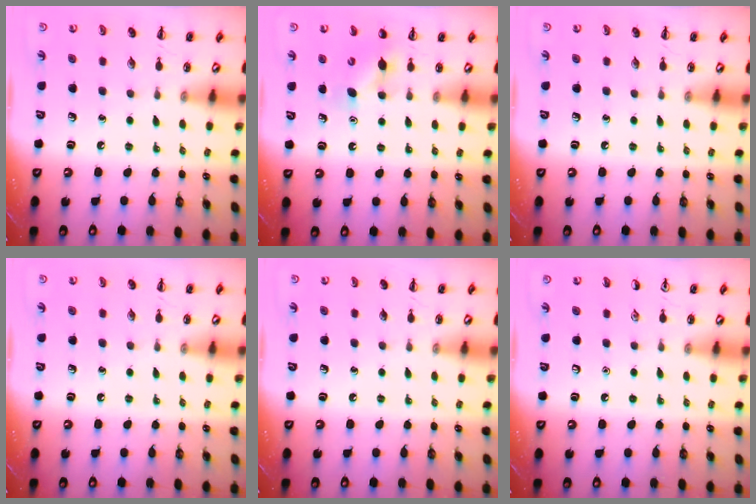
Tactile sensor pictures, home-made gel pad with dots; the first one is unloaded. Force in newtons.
{"total": 5.1, "press": 5.0, "slide": 1.3}
{"total": 0.0}
{"total": 0.0}
{"total": 0.0}
{"total": 0.0}